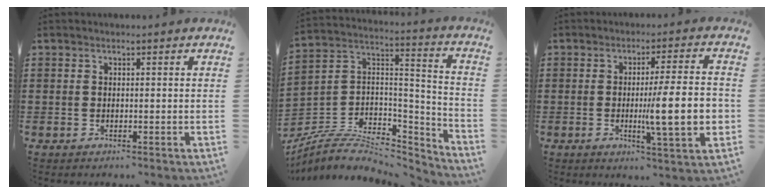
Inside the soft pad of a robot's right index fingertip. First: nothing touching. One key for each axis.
{"total": 8.1, "fx": -5.9, "fy": 3.9, "fz": 4.0, "tx": -0.079, "ty": 0.013, "tz": -0.113}
{"total": 12.5, "fx": -1.3, "fy": 1.9, "fz": 12.3, "tx": -0.178, "ty": -0.016, "tz": -0.028}